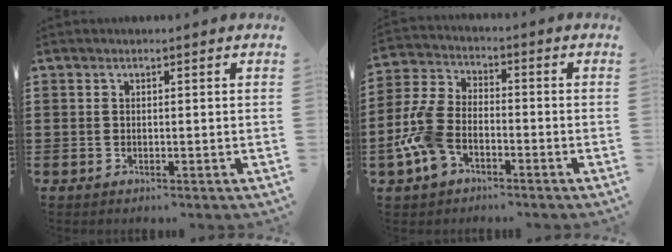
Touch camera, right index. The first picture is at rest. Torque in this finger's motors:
{"motor_torque": [1.10, -1.04, 0.48, 0.18]}